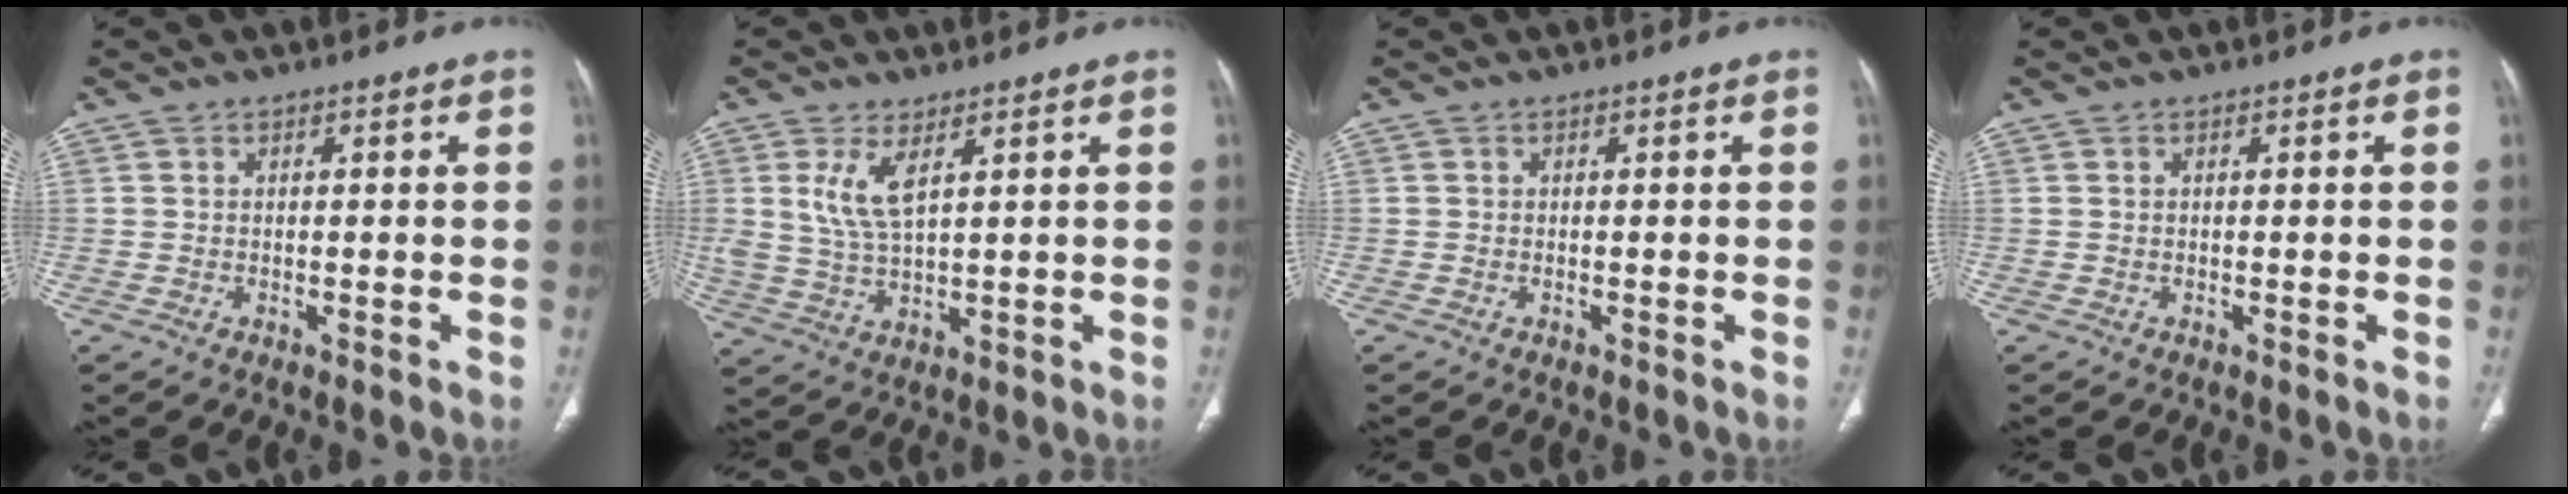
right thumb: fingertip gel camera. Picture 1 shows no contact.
{"total": 6.9, "force": [2.9, 2.6, 5.7], "torque": [-0.124, -0.017, 0.071]}
{"total": 0.0}
{"total": 0.0}